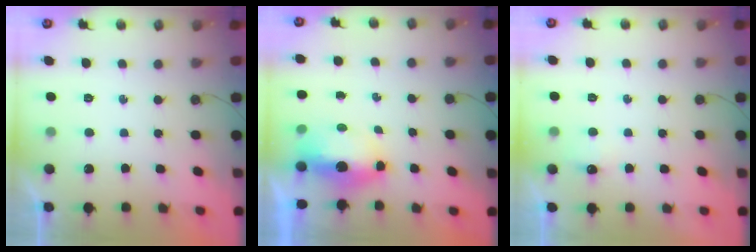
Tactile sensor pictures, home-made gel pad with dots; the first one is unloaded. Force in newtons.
{"total": 11.5, "press": 8.0, "slide": 8.3}
{"total": 3.9, "press": 3.9, "slide": 0.7}